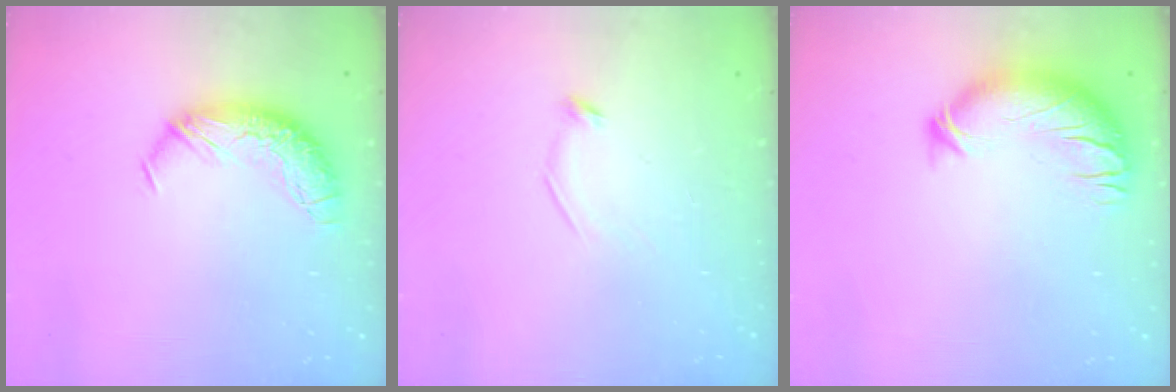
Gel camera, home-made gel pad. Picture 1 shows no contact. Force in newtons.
{"total": 9.1, "press": 9.1, "slide": 0.6}
{"total": 3.5, "press": 2.7, "slide": 2.3}